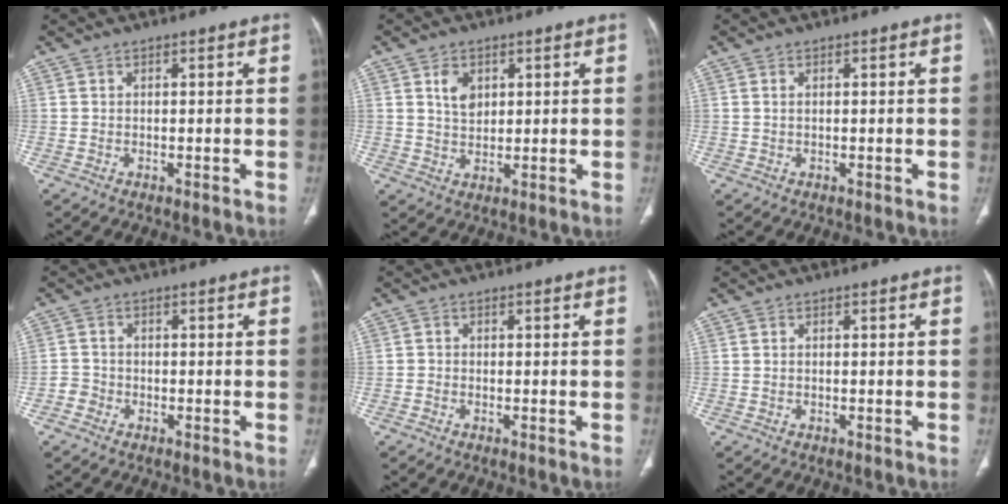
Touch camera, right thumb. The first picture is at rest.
{"total": 4.4, "force": [1.8, 3.1, 2.6], "torque": [-0.026, -0.010, 0.034]}
{"total": 0.5, "force": [0.1, 0.3, 0.4], "torque": [-0.006, 0.001, 0.002]}
{"total": 2.2, "force": [-1.2, 1.8, 0.2], "torque": [0.005, 0.014, -0.032]}
{"total": 0.9, "force": [-0.6, 0.6, 0.2], "torque": [0.003, 0.004, -0.016]}
{"total": 0.0}